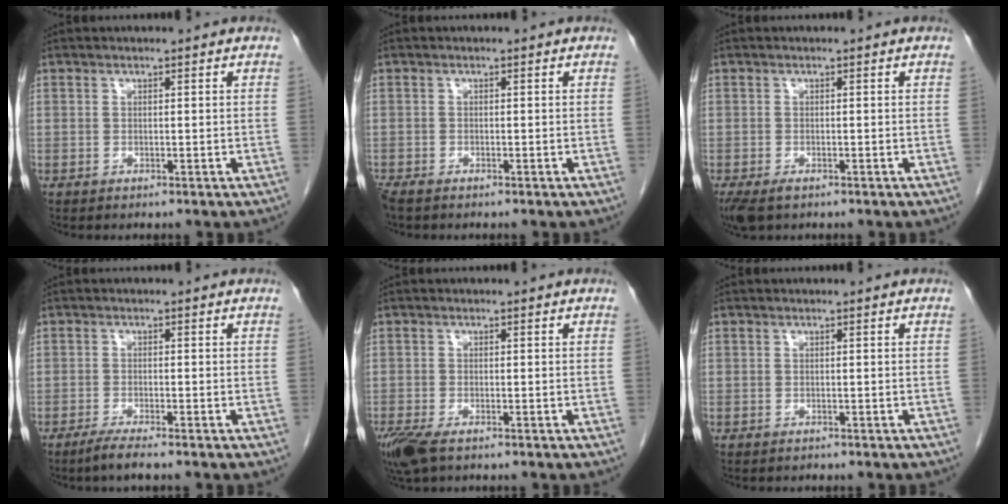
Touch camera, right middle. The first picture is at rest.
{"total": 2.0, "force": [-1.6, 0.6, 0.9], "torque": [-0.024, -0.006, -0.029]}
{"total": 3.8, "force": [-2.5, 1.7, 2.4], "torque": [-0.050, -0.011, -0.041]}
{"total": 2.7, "force": [-2.1, -0.2, 1.6], "torque": [-0.039, -0.006, -0.042]}
{"total": 5.2, "force": [-3.4, 1.8, 3.5], "torque": [-0.075, -0.015, -0.062]}
{"total": 0.0}